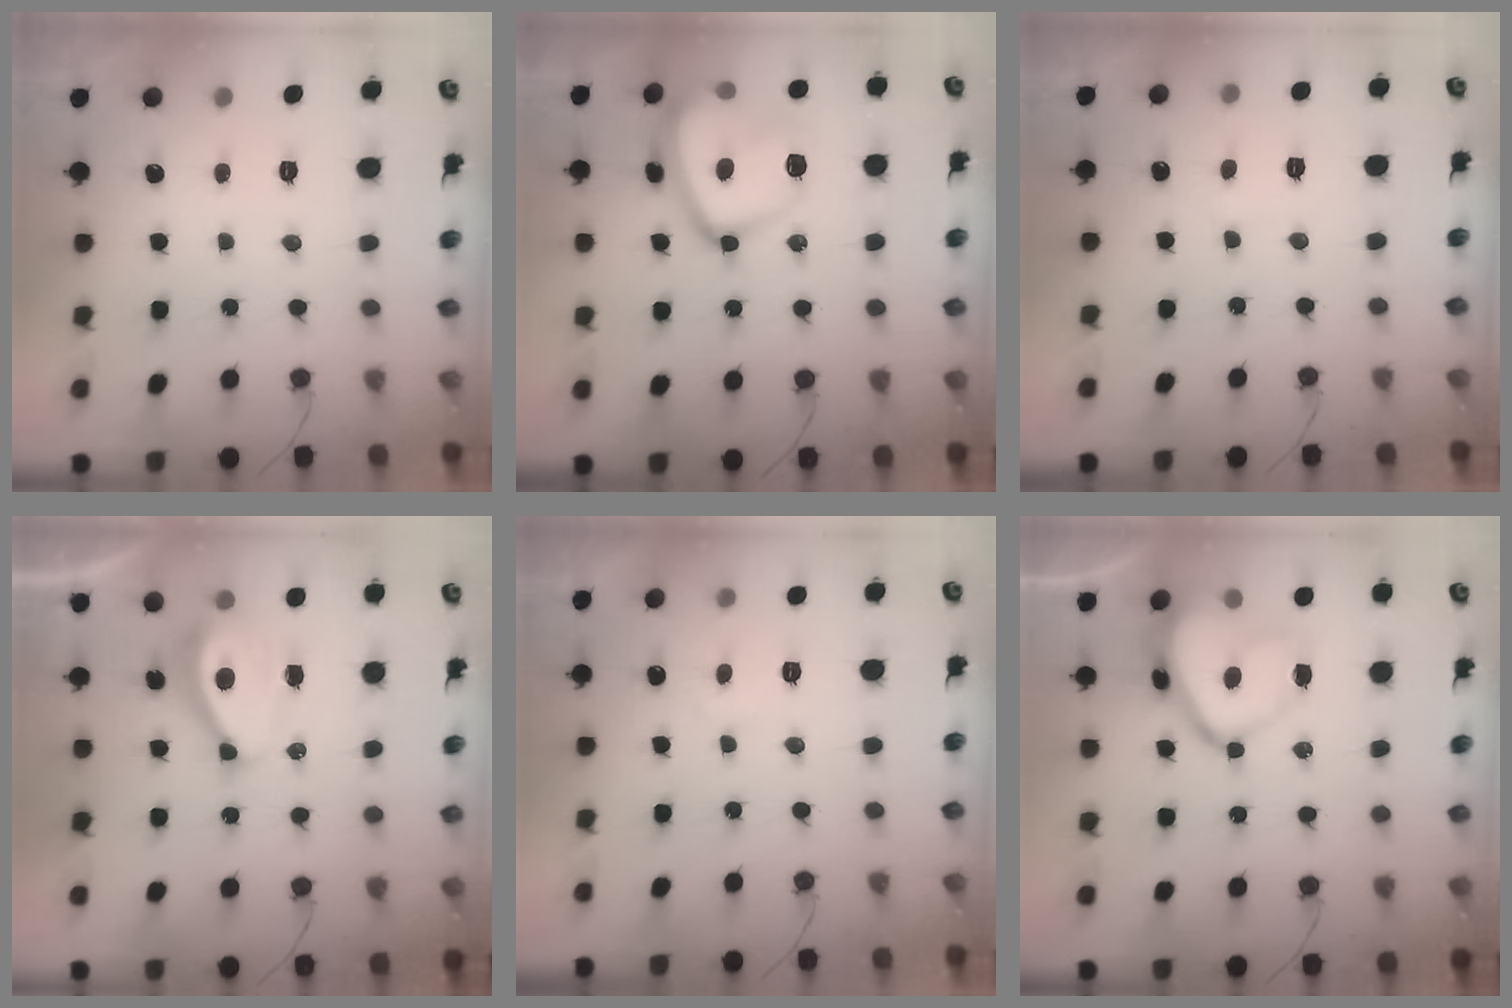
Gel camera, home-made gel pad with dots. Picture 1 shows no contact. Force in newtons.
{"total": 19.4, "press": 19.3, "slide": 1.7}
{"total": 2.6, "press": 2.6, "slide": 0.2}
{"total": 7.9, "press": 7.8, "slide": 0.8}
{"total": 2.6, "press": 2.5, "slide": 0.7}
{"total": 14.6, "press": 14.6, "slide": 1.3}